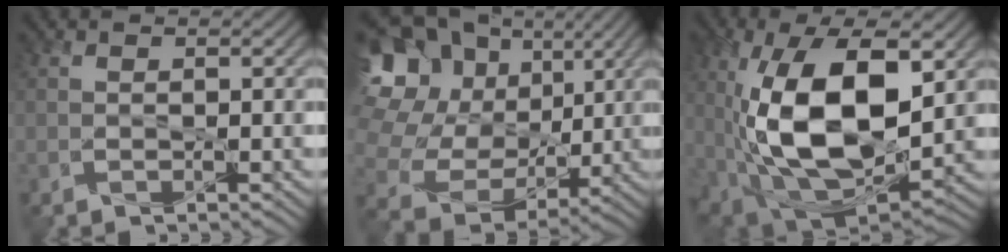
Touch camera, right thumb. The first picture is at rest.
{"total": 21.4, "force": [5.7, 17.8, 10.4], "torque": [-0.311, 0.031, 0.120]}
{"total": 17.4, "force": [1.6, 9.2, 14.7], "torque": [-0.297, -0.010, 0.033]}